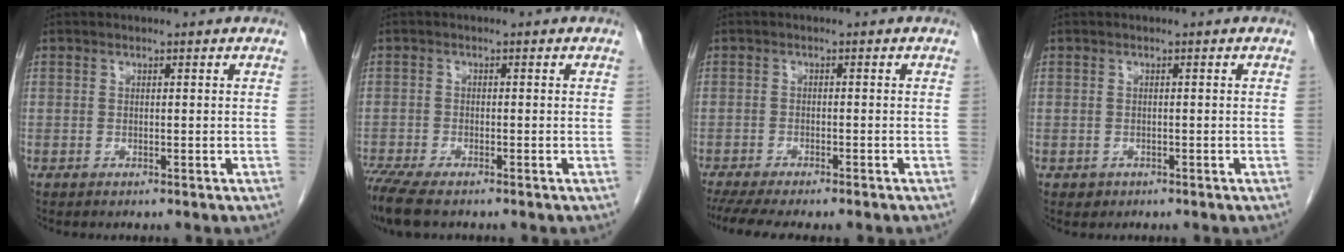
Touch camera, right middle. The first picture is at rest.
{"total": 6.8, "force": [-5.4, 1.5, 3.9], "torque": [-0.076, -0.017, -0.095]}
{"total": 9.7, "force": [-8.1, 1.5, 5.2], "torque": [-0.072, -0.006, -0.117]}
{"total": 0.8, "force": [-0.4, 0.7, 0.1], "torque": [-0.005, 0.002, -0.004]}